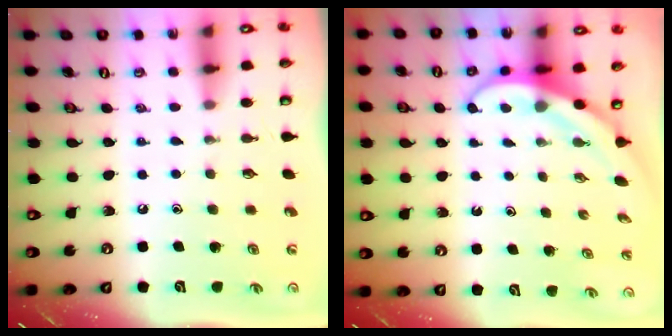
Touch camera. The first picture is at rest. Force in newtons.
{"total": 3.6, "press": 3.6, "slide": 0.2}